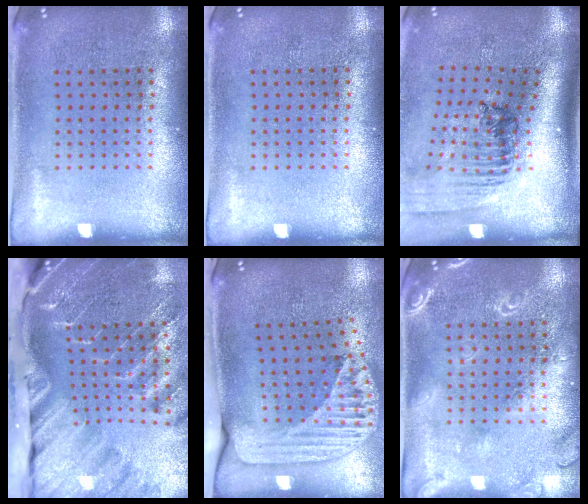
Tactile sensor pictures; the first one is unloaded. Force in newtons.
{"total": 0.0}
{"total": 1.8, "press": 1.4, "slide": 1.2}
{"total": 4.4, "press": 3.3, "slide": 2.9}
{"total": 2.5, "press": 1.8, "slide": 1.8}
{"total": 1.8, "press": 1.8, "slide": 0.5}